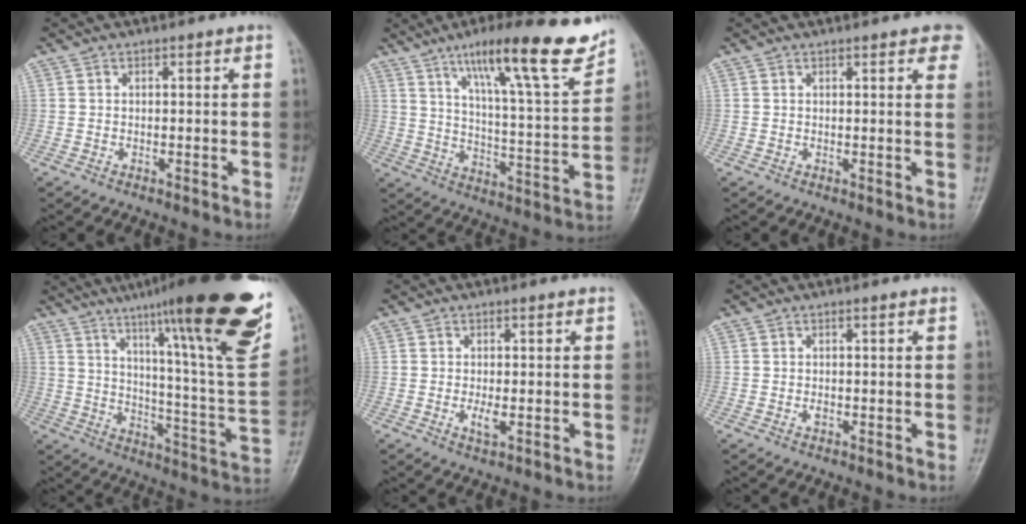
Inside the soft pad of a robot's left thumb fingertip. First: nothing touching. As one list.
[{"total": 20.5, "force": [13.7, 3.0, 15.0], "torque": [-0.199, -0.063, 0.213]}, {"total": 6.0, "force": [3.8, 1.8, 4.3], "torque": [-0.030, -0.003, 0.036]}, {"total": 30.8, "force": [19.0, 3.8, 23.9], "torque": [-0.305, -0.067, 0.278]}, {"total": 2.3, "force": [-0.2, 0.7, 2.2], "torque": [-0.043, -0.006, 0.002]}, {"total": 0.9, "force": [0.0, 0.4, 0.8], "torque": [-0.012, -0.001, 0.002]}]